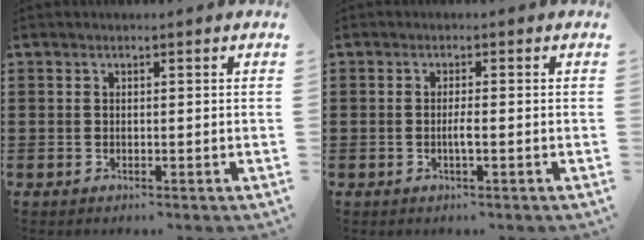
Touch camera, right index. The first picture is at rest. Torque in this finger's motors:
{"motor_torque": [0.65, 0.10, 0.03, 0.02]}